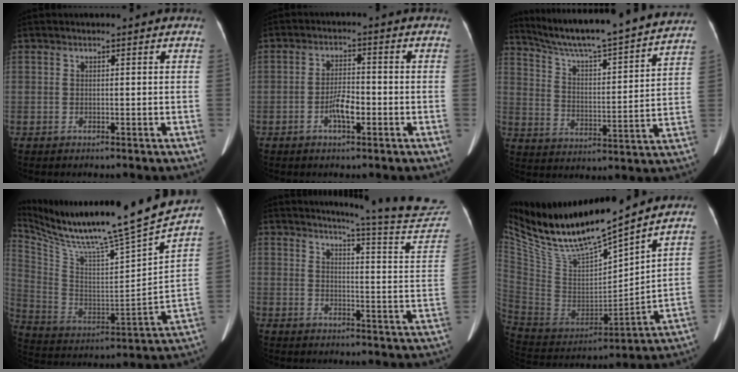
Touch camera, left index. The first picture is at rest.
{"total": 3.9, "force": [-1.7, 1.2, 3.4], "torque": [-0.063, 0.004, -0.033]}
{"total": 23.6, "force": [21.5, 0.3, 9.8], "torque": [-0.161, -0.024, 0.305]}
{"total": 25.5, "force": [22.3, -0.9, 12.2], "torque": [-0.234, -0.076, 0.351]}
{"total": 20.7, "force": [19.9, -1.6, 5.3], "torque": [-0.074, -0.142, 0.220]}
{"total": 20.1, "force": [17.4, 1.2, 10.0], "torque": [-0.196, -0.007, 0.329]}